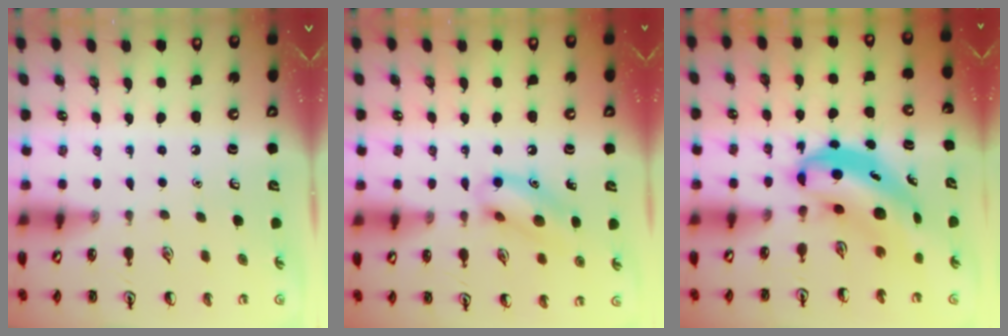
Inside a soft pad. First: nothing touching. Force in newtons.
{"total": 11.7, "press": 11.6, "slide": 0.9}
{"total": 6.7, "press": 6.5, "slide": 1.6}